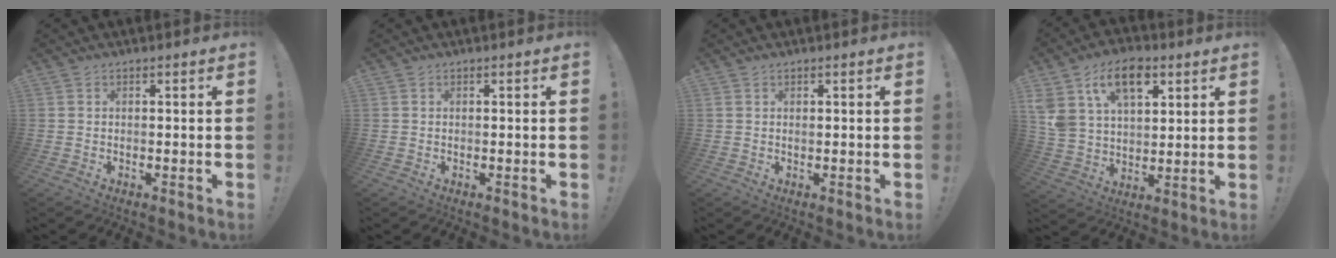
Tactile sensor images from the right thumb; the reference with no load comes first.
{"total": 0.0}
{"total": 0.6, "force": [0.4, 0.2, 0.3], "torque": [-0.001, -0.003, 0.007]}
{"total": 15.8, "force": [8.2, 10.0, 9.1], "torque": [-0.169, -0.028, 0.153]}